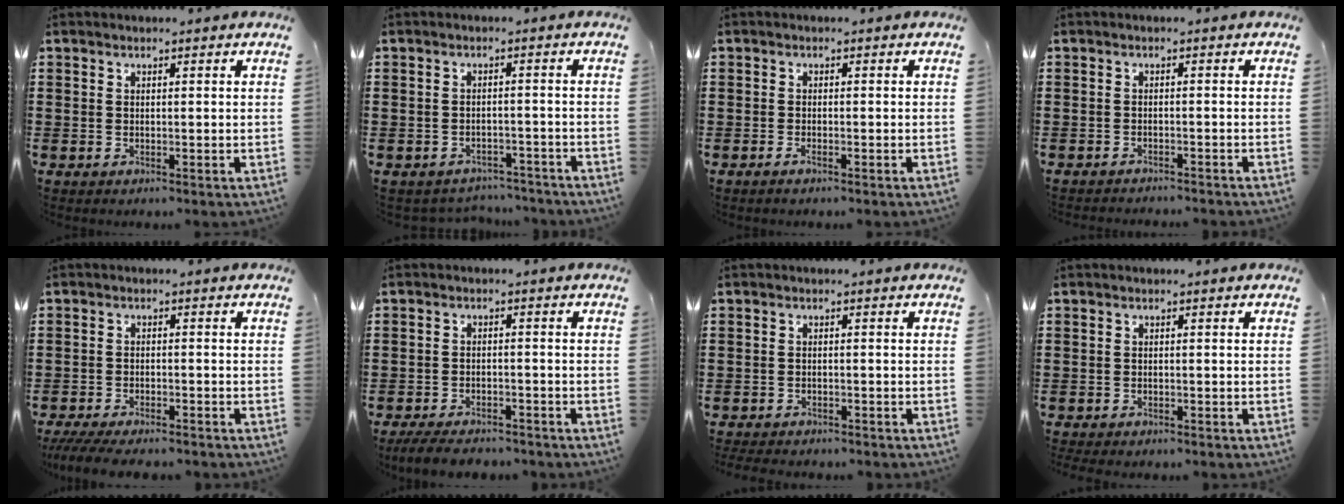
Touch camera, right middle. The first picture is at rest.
{"total": 2.4, "force": [-2.4, 0.5, -0.1], "torque": [-0.008, -0.001, -0.052]}
{"total": 0.9, "force": [-0.6, 0.1, 0.6], "torque": [-0.014, -0.004, -0.010]}
{"total": 1.3, "force": [-1.3, -0.1, 0.1], "torque": [-0.005, 0.001, -0.025]}
{"total": 3.7, "force": [-3.6, 0.3, 1.1], "torque": [-0.035, -0.008, -0.076]}
{"total": 3.8, "force": [-3.6, 0.7, 1.0], "torque": [-0.024, 0.000, -0.074]}
{"total": 1.8, "force": [-1.8, 0.1, 0.1], "torque": [-0.008, -0.002, -0.039]}
{"total": 0.9, "force": [-0.9, 0.1, 0.1], "torque": [-0.006, -0.002, -0.018]}